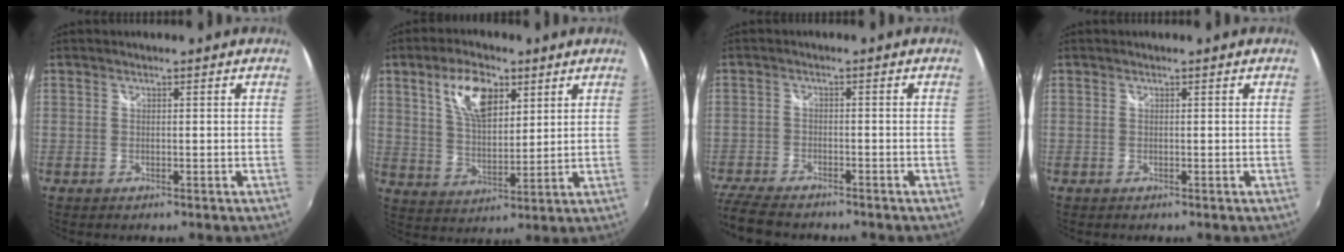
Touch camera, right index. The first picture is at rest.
{"total": 10.6, "force": [5.2, 5.1, 7.8], "torque": [-0.142, 0.013, 0.097]}
{"total": 10.1, "force": [-8.7, 3.2, 4.1], "torque": [-0.122, -0.026, -0.158]}
{"total": 0.0}